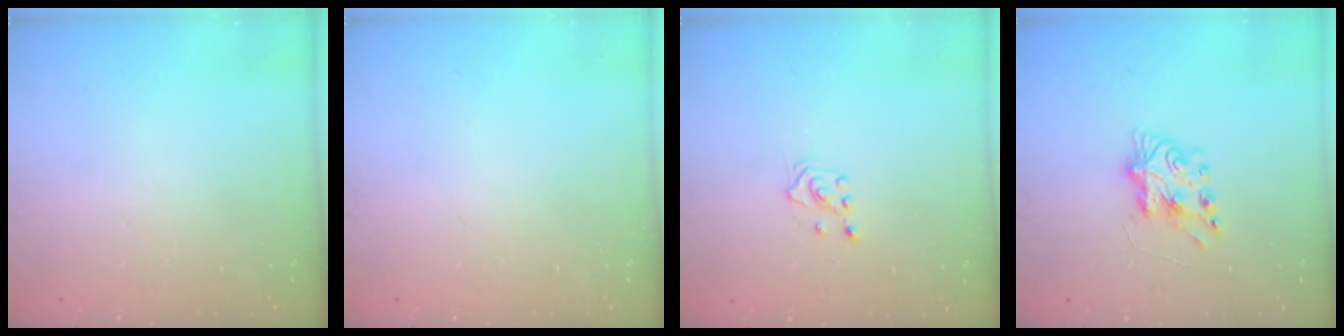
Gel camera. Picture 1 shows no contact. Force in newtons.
{"total": 0.0}
{"total": 2.0, "press": 1.8, "slide": 0.9}
{"total": 7.9, "press": 7.8, "slide": 1.0}